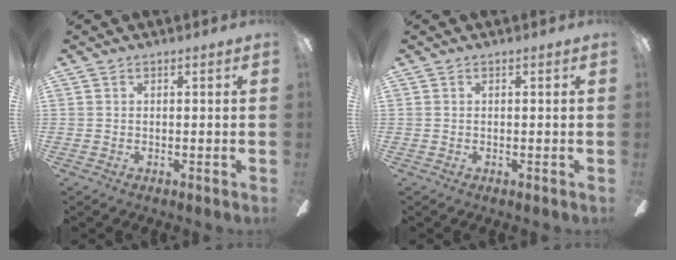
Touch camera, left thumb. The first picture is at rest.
{"total": 0.0}